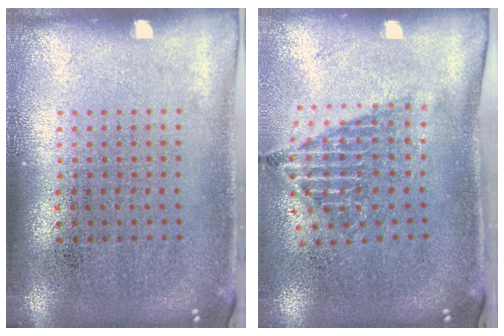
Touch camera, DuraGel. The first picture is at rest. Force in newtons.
{"total": 1.6, "press": 1.2, "slide": 1.0}